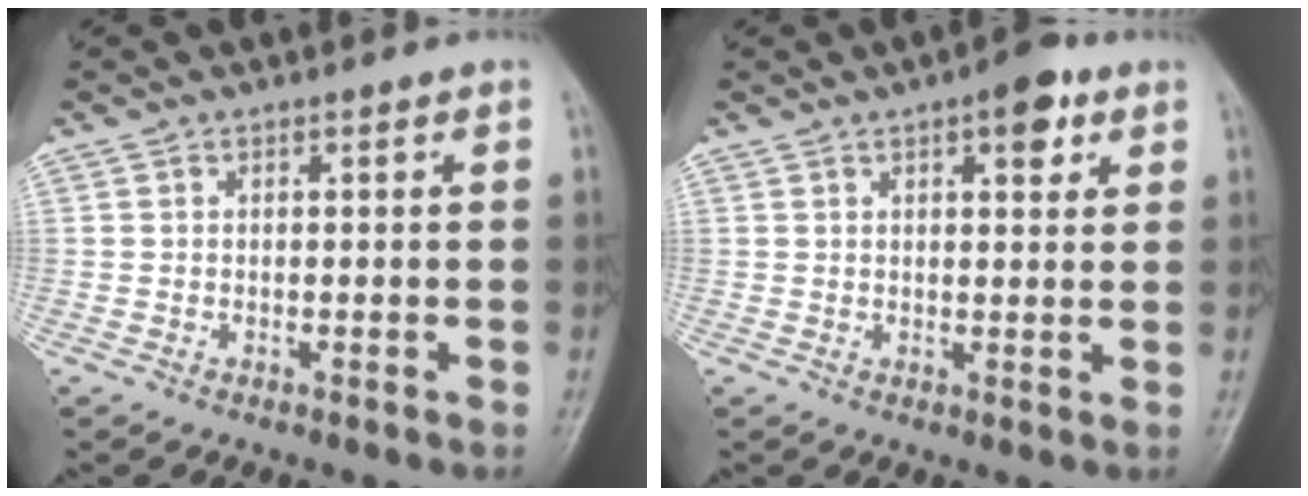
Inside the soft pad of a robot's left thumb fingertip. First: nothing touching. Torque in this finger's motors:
{"motor_torque": [0.88, 0.64, 0.63, -0.51, 0.03]}